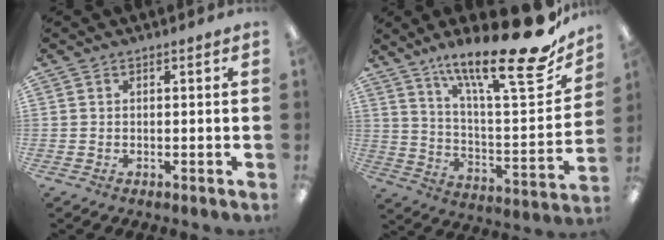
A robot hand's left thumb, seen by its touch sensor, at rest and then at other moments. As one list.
[{"total": 23.9, "force": [17.8, 4.4, 15.4], "torque": [-0.217, -0.133, 0.276]}]